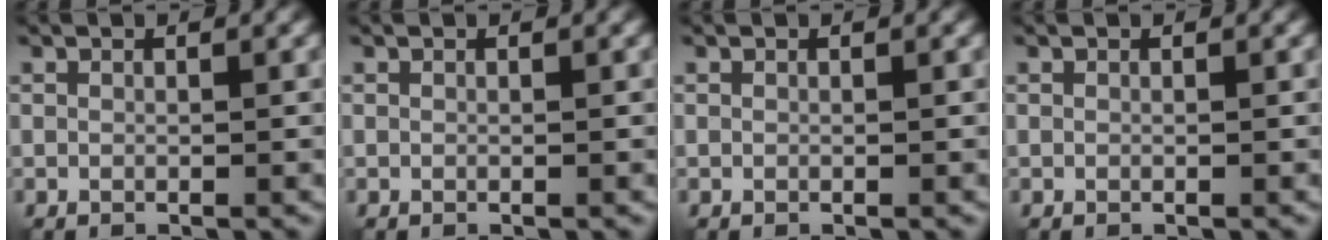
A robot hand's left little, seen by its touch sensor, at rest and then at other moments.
{"total": 0.0}
{"total": 0.0}
{"total": 0.0}